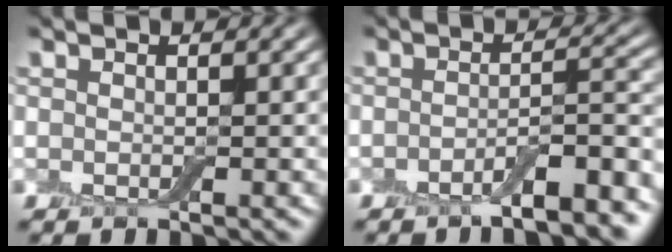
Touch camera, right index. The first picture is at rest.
{"total": 5.1, "force": [-3.0, 1.1, 3.9], "torque": [-0.053, 0.008, -0.051]}